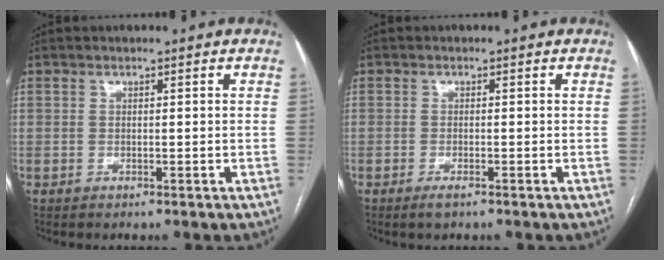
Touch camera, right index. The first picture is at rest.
{"total": 1.5, "force": [-1.0, 0.2, 1.1], "torque": [-0.021, -0.003, -0.017]}